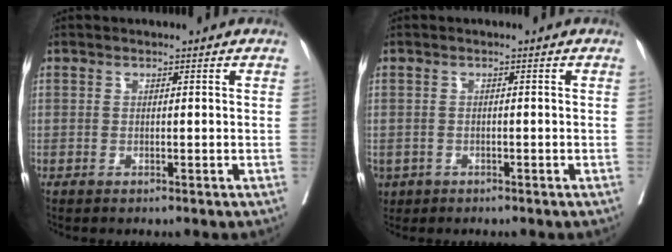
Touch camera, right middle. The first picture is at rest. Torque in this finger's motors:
{"motor_torque": [1.31, -0.83, 1.05, 0.21]}